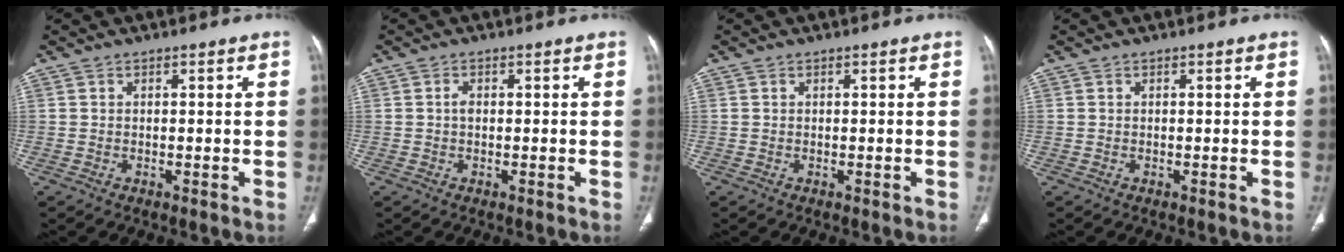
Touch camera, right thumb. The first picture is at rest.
{"total": 1.1, "force": [0.0, 0.7, 0.8], "torque": [-0.013, 0.002, -0.002]}
{"total": 0.0}
{"total": 0.0}